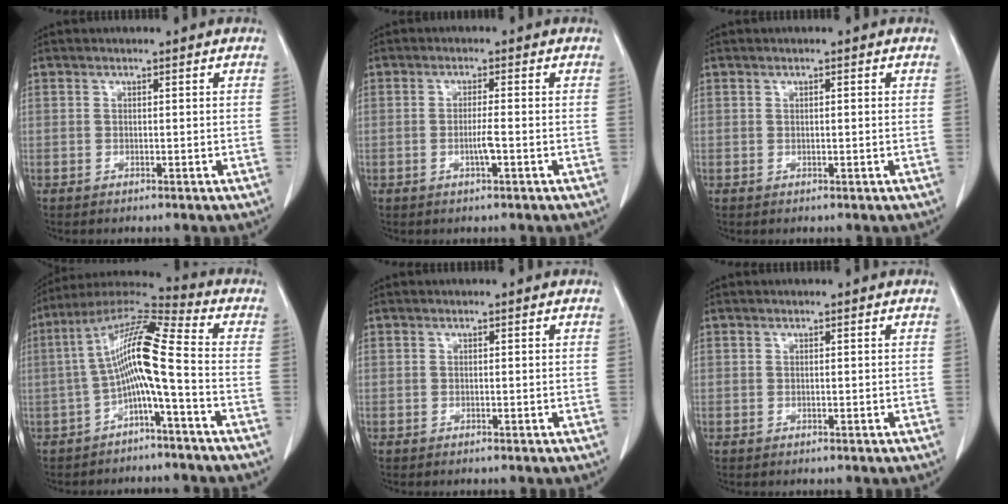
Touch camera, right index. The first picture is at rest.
{"total": 3.0, "force": [-0.9, 0.4, 2.8], "torque": [-0.057, 0.000, -0.014]}
{"total": 1.1, "force": [0.2, 0.4, 1.0], "torque": [-0.026, 0.005, 0.006]}
{"total": 11.7, "force": [-2.4, 0.7, 11.4], "torque": [-0.217, 0.036, -0.047]}
{"total": 0.0}
{"total": 0.0}